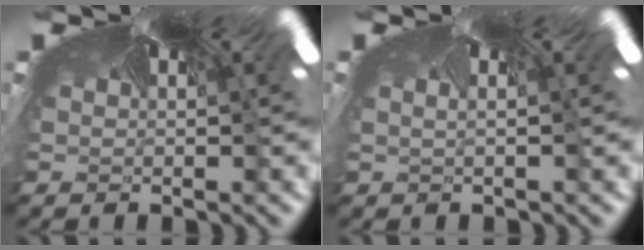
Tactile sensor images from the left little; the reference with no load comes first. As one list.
[{"total": 2.0, "force": [-1.9, 0.0, 0.4], "torque": [-0.016, -0.024, -0.014]}]